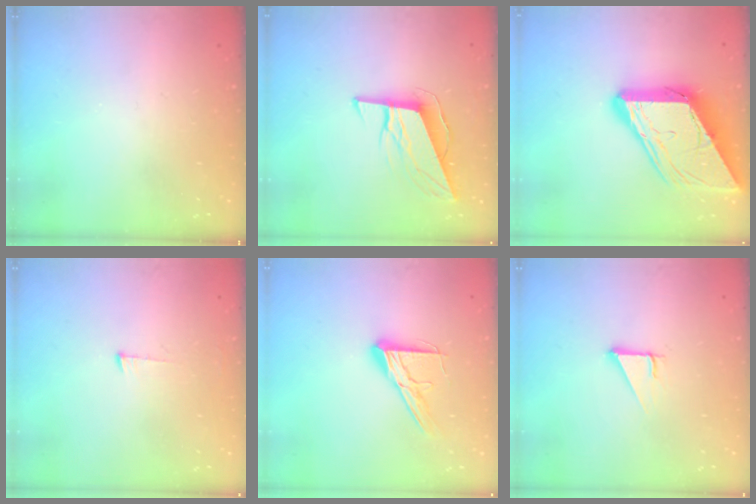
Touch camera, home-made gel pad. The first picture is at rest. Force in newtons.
{"total": 10.3, "press": 9.8, "slide": 3.0}
{"total": 17.5, "press": 17.4, "slide": 1.7}
{"total": 6.1, "press": 6.1, "slide": 0.4}
{"total": 12.3, "press": 12.3, "slide": 1.0}
{"total": 2.8, "press": 2.8, "slide": 0.0}